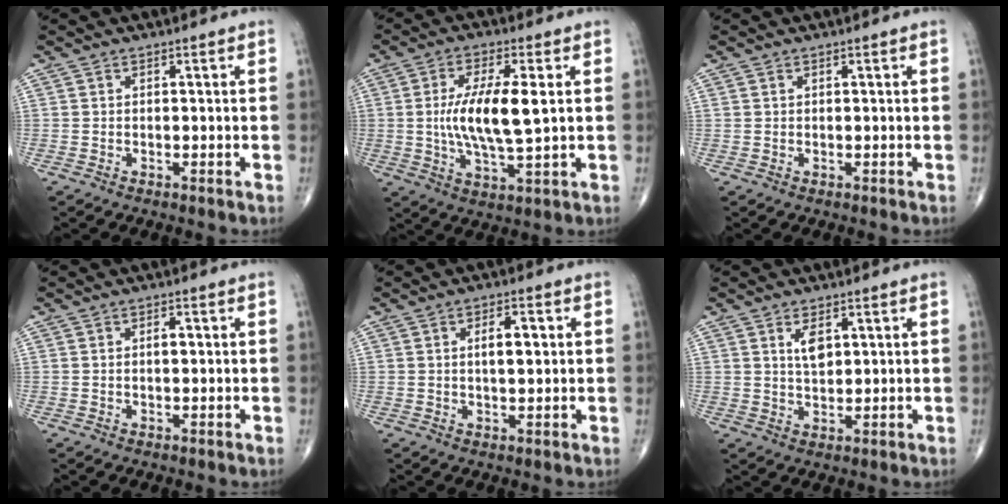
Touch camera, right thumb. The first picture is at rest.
{"total": 12.1, "force": [1.1, 3.6, 11.5], "torque": [-0.224, -0.010, 0.022]}
{"total": 0.0}
{"total": 1.7, "force": [0.2, 0.8, 1.5], "torque": [-0.021, 0.001, 0.001]}
{"total": 4.8, "force": [0.9, 2.0, 4.3], "torque": [-0.059, -0.001, 0.012]}
{"total": 4.2, "force": [1.6, 2.2, 3.2], "torque": [-0.049, -0.013, 0.031]}